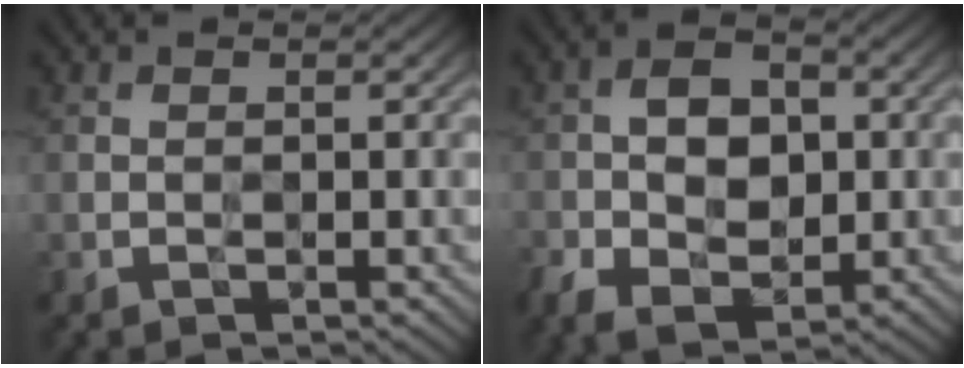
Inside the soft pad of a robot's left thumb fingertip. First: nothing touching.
{"total": 7.9, "force": [-1.2, 5.4, 5.6], "torque": [-0.106, -0.001, -0.021]}